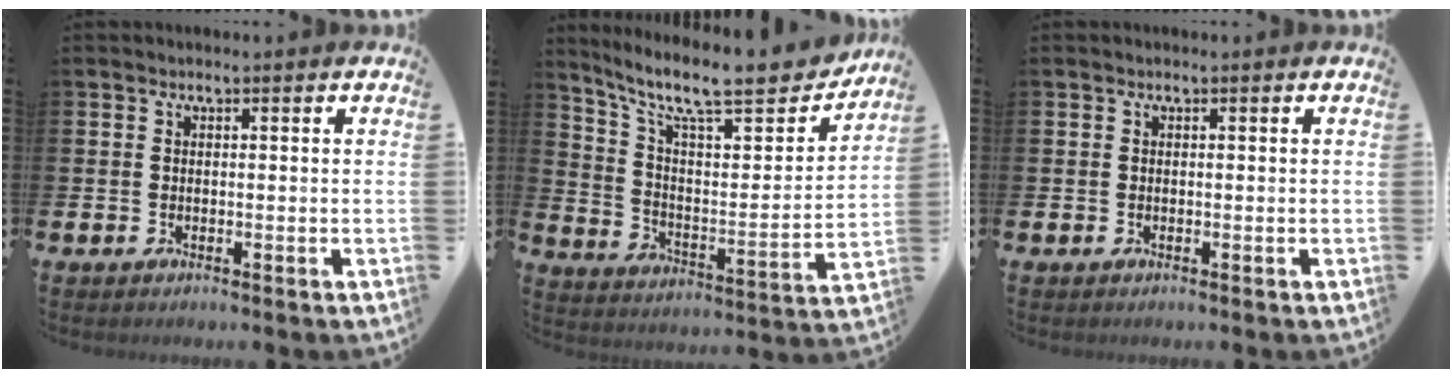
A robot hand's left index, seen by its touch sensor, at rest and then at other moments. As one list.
[{"total": 11.9, "force": [9.7, 3.1, 6.1], "torque": [-0.135, -0.070, 0.161]}, {"total": 0.0}]